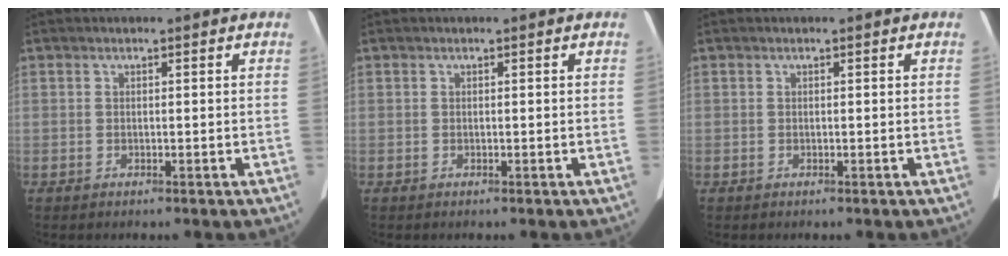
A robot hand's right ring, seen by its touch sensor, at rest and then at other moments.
{"total": 0.0}
{"total": 0.0}